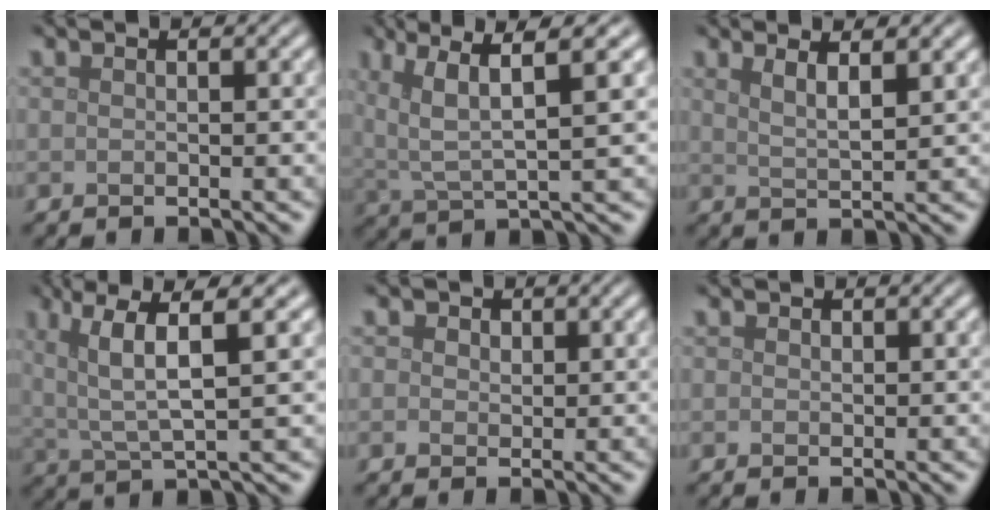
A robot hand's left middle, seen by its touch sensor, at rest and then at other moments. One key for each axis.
{"total": 6.6, "fx": 3.4, "fy": 1.4, "fz": 5.4, "tx": -0.111, "ty": 0.010, "tz": 0.065}
{"total": 3.2, "fx": 2.0, "fy": 0.9, "fz": 2.3, "tx": -0.024, "ty": 0.008, "tz": 0.022}
{"total": 7.1, "fx": 3.3, "fy": 1.6, "fz": 6.1, "tx": -0.117, "ty": 0.014, "tz": 0.063}
{"total": 1.8, "fx": 0.7, "fy": 1.5, "fz": 0.8, "tx": -0.009, "ty": 0.007, "tz": -0.002}
{"total": 0.5, "fx": 0.1, "fy": 0.5, "fz": 0.1, "tx": 0.002, "ty": -0.002, "tz": 0.000}